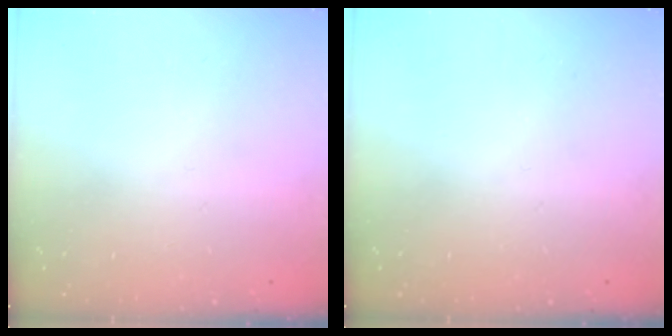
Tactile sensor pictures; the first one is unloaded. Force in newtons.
{"total": 0.0}